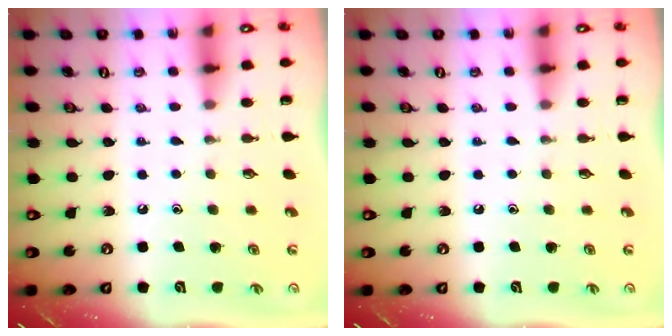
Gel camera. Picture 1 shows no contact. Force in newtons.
{"total": 0.0}